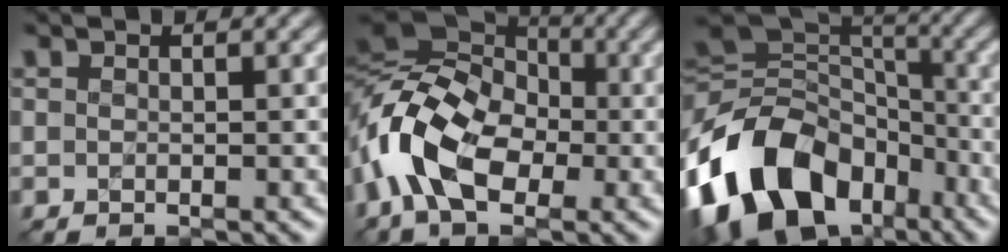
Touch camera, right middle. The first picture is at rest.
{"total": 10.6, "force": [-3.1, 6.8, 7.5], "torque": [-0.164, 0.005, -0.073]}
{"total": 14.9, "force": [-7.3, 10.4, 7.9], "torque": [-0.182, 0.002, -0.136]}